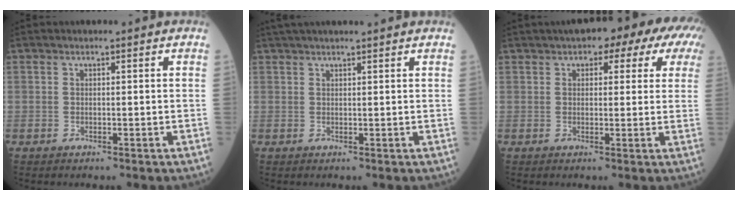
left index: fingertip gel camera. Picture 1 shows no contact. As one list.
[{"total": 6.3, "force": [5.5, -0.2, 3.0], "torque": [-0.044, 0.035, 0.080]}, {"total": 11.1, "force": [6.5, 4.6, 7.8], "torque": [-0.084, 0.040, 0.067]}]